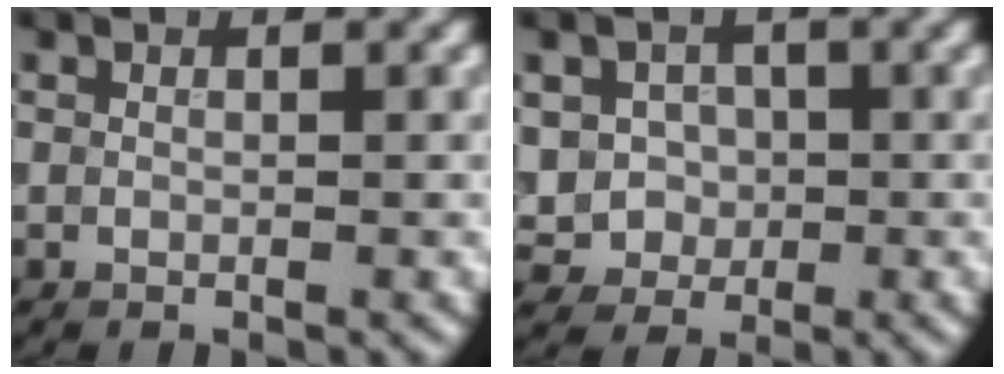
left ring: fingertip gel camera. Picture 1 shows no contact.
{"total": 3.5, "force": [-0.1, 3.2, 1.2], "torque": [-0.020, 0.001, -0.010]}